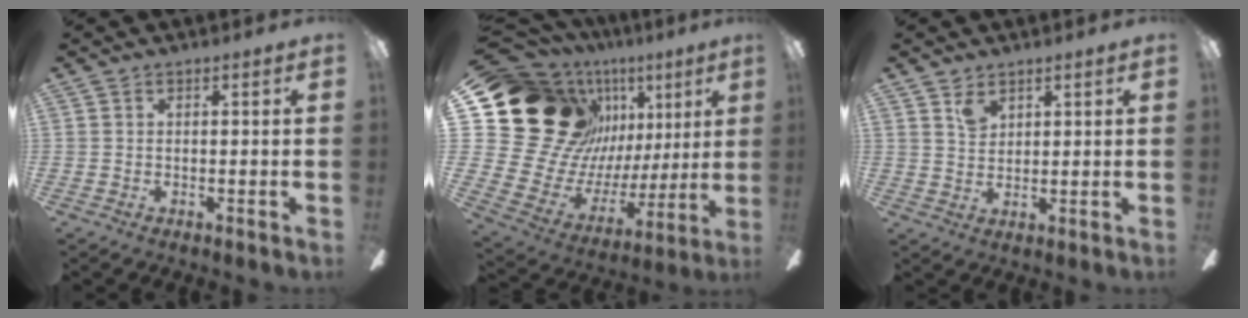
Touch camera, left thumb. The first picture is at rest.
{"total": 22.3, "force": [10.6, 16.7, 10.2], "torque": [-0.203, -0.076, 0.232]}
{"total": 3.3, "force": [2.5, 1.8, 1.3], "torque": [-0.014, -0.009, 0.044]}